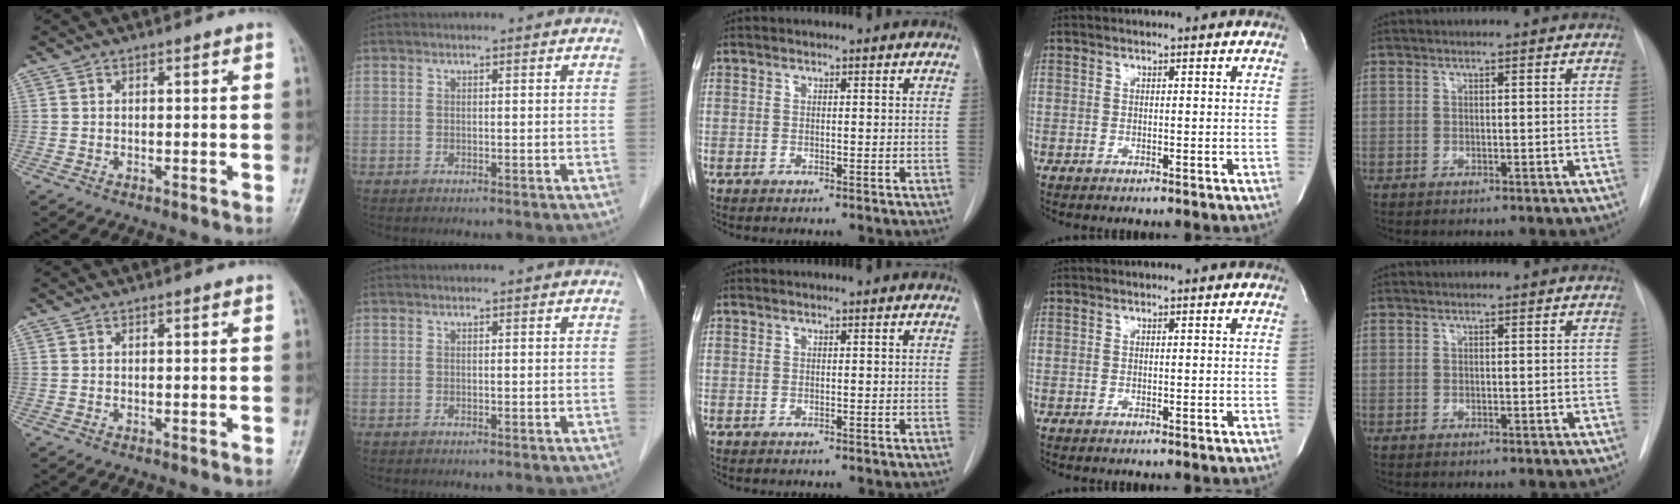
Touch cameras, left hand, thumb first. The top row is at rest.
{}